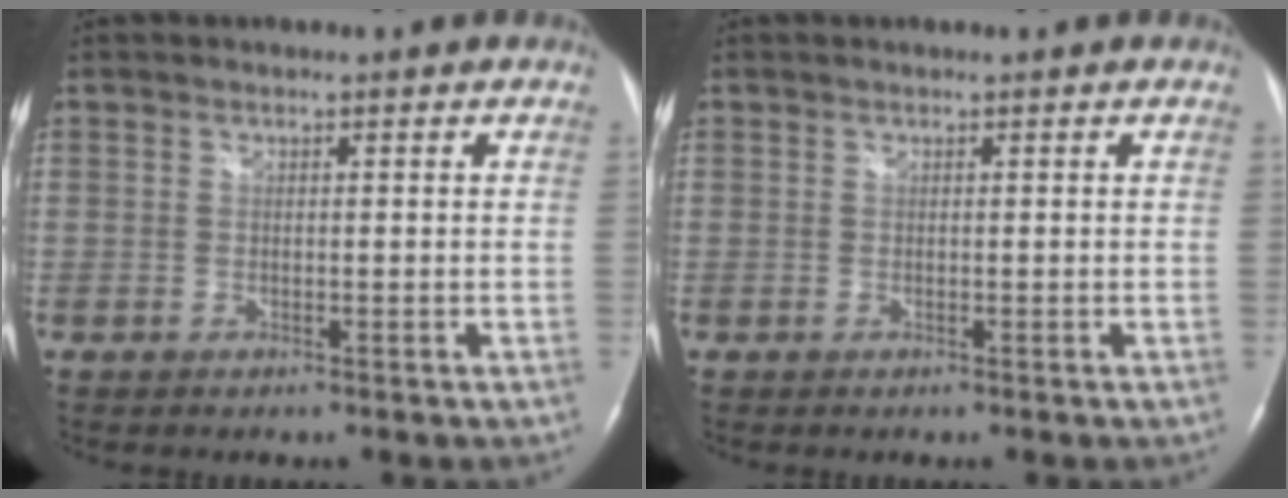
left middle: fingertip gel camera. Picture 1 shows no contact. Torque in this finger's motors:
{"motor_torque": [0.61, -0.54, 0.10, 0.02]}